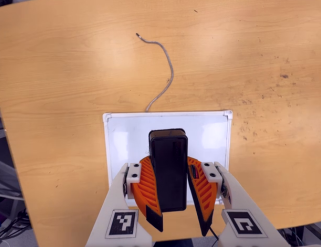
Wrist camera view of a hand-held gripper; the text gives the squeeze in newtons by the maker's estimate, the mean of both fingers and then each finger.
{"total": 11.7, "left": 11.0, "right": 12.4}